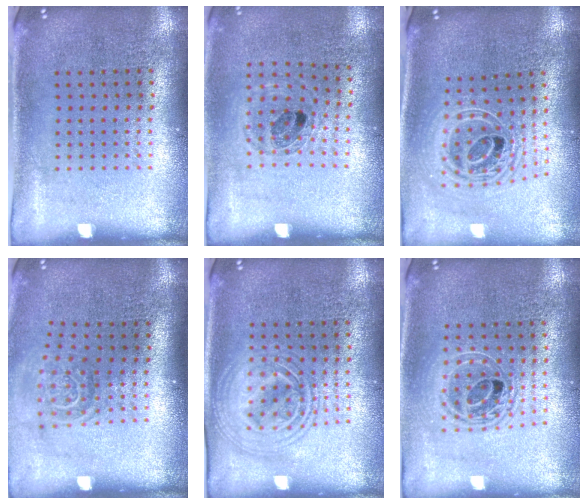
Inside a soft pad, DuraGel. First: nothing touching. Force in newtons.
{"total": 0.8, "press": 0.8, "slide": 0.2}
{"total": 2.3, "press": 1.8, "slide": 1.4}
{"total": 1.6, "press": 1.1, "slide": 1.1}
{"total": 2.6, "press": 2.6, "slide": 0.3}
{"total": 1.7, "press": 1.4, "slide": 1.0}